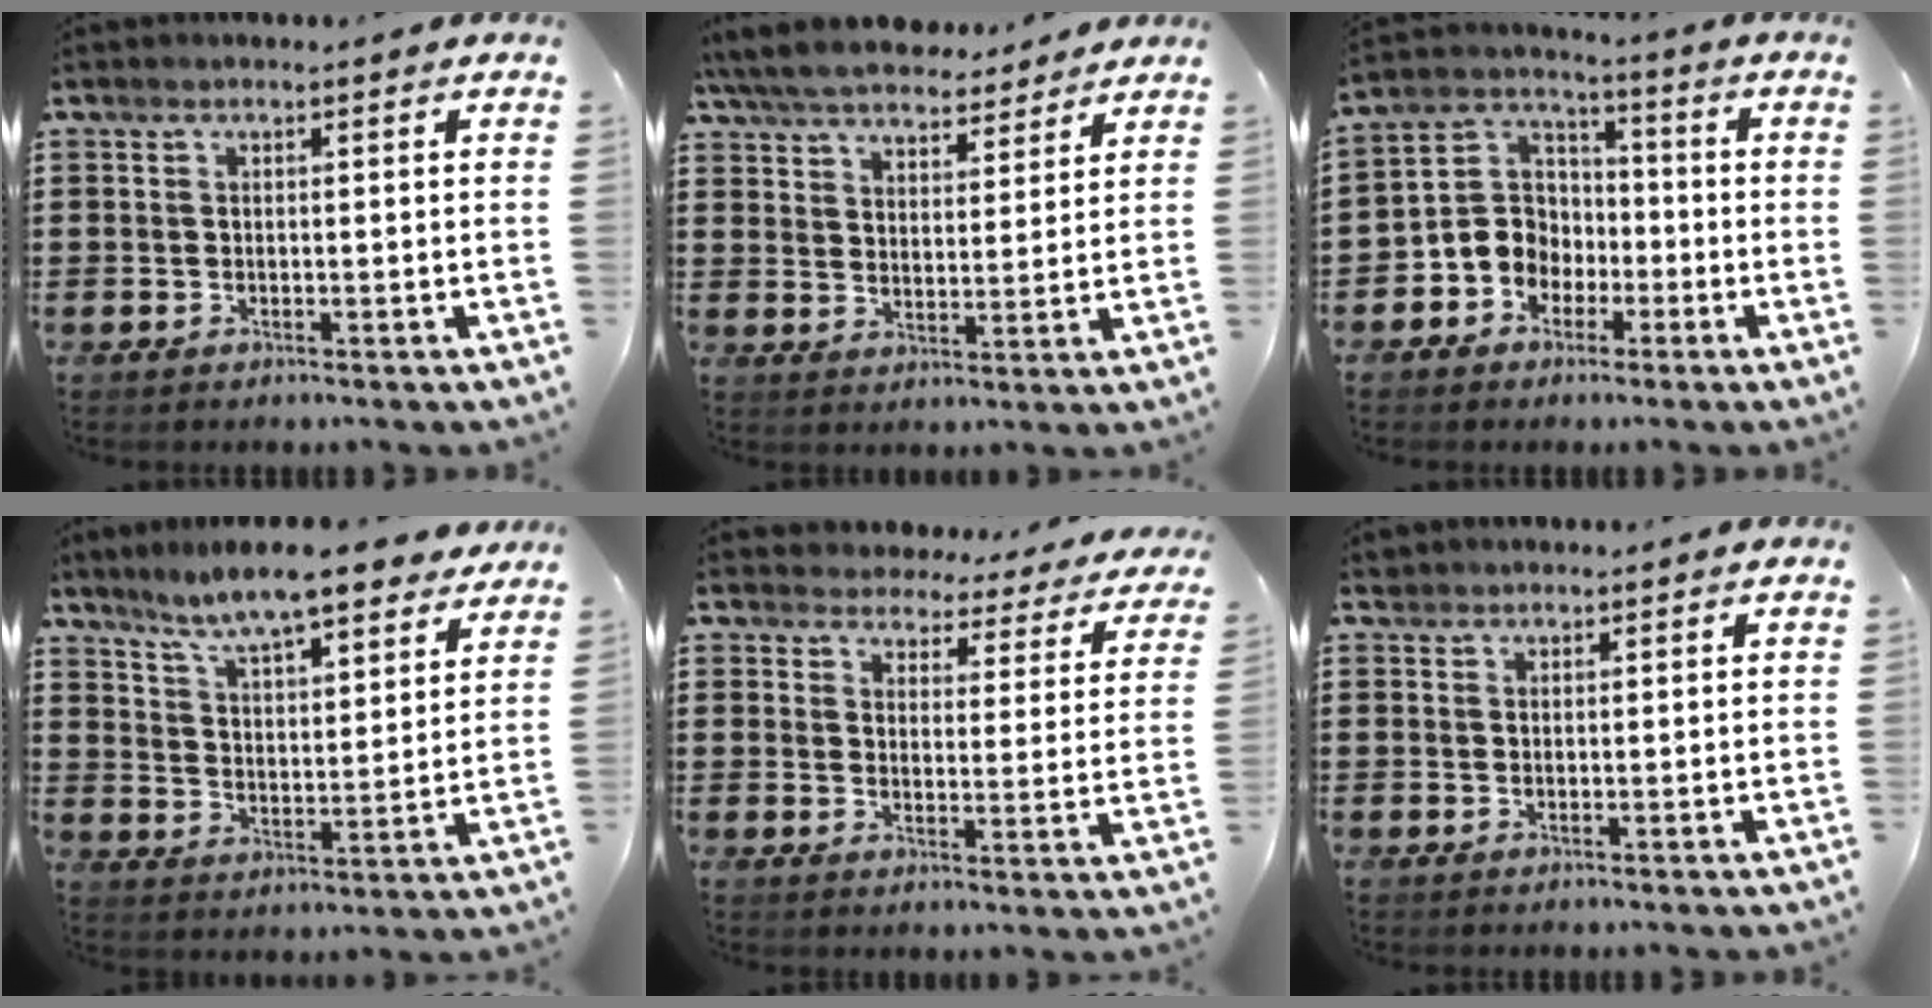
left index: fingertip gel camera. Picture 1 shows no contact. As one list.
[{"total": 6.8, "force": [6.4, 1.3, 1.7], "torque": [-0.060, -0.024, 0.117]}, {"total": 6.9, "force": [-2.0, 6.3, 2.0], "torque": [-0.083, 0.003, -0.047]}, {"total": 9.4, "force": [8.1, 0.7, 4.6], "torque": [-0.117, -0.030, 0.142]}, {"total": 3.9, "force": [3.9, 0.8, -0.1], "torque": [-0.024, -0.027, 0.064]}, {"total": 0.8, "force": [0.8, 0.4, 0.1], "torque": [-0.004, 0.002, 0.015]}]